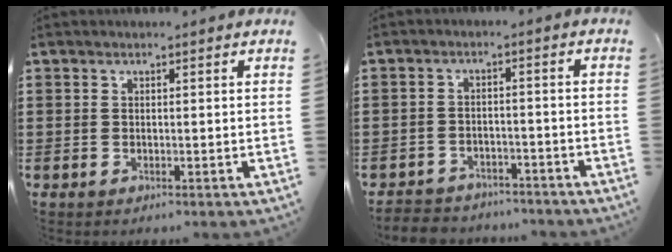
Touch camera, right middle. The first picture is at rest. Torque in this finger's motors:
{"motor_torque": [0.02, -0.01, 0.04, 0.02]}